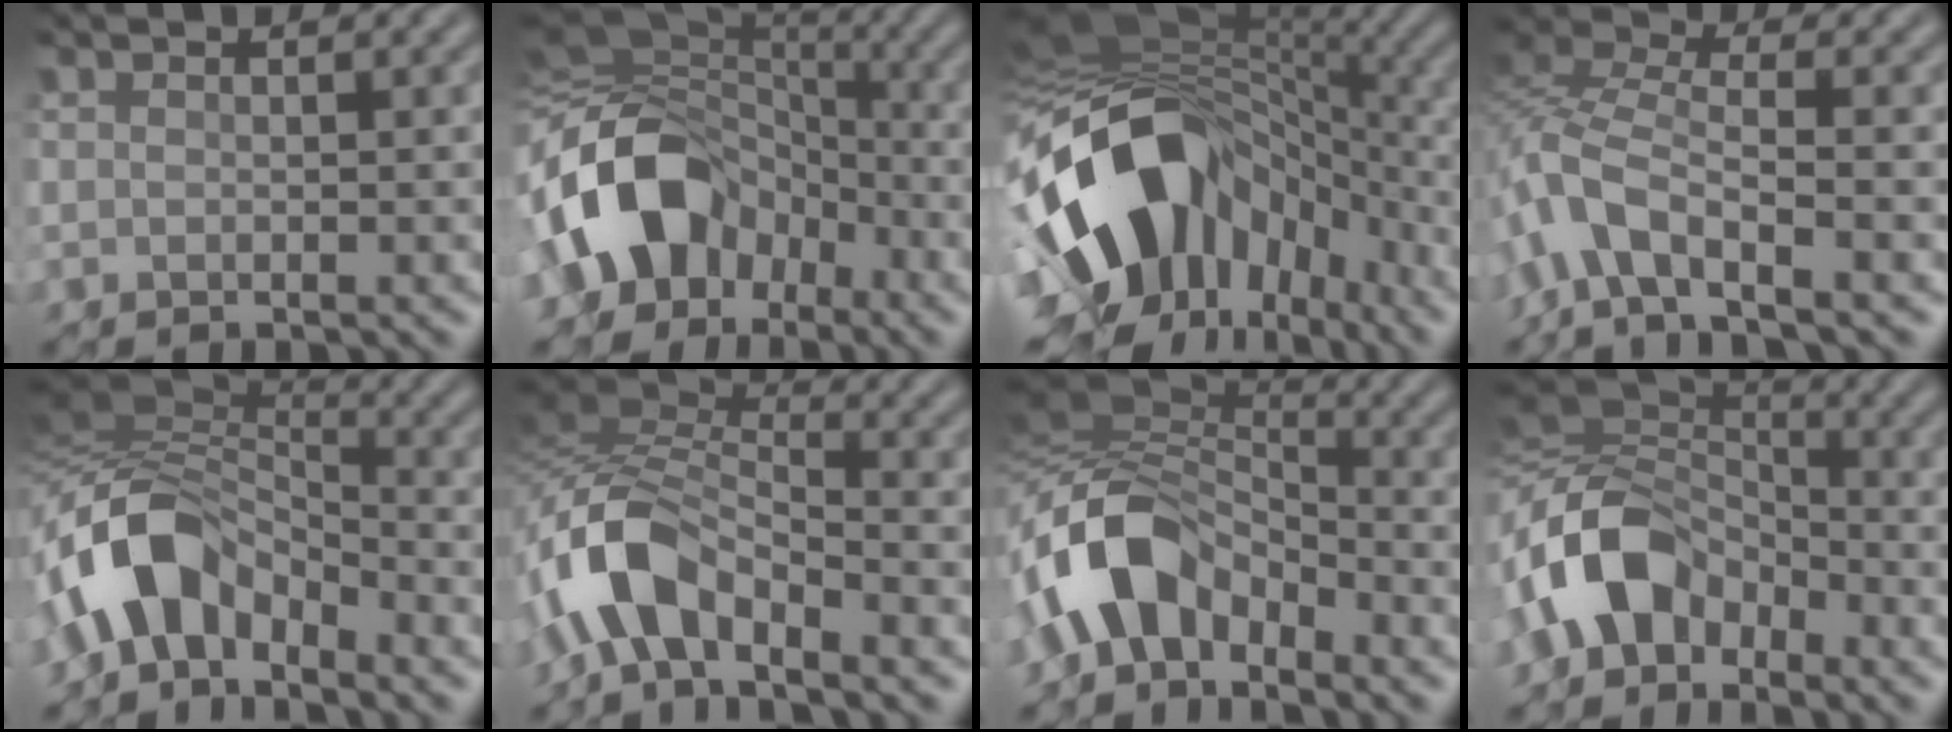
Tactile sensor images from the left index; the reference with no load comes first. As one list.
[{"total": 12.2, "force": [-4.4, 8.7, 7.2], "torque": [-0.156, -0.009, -0.086]}, {"total": 15.2, "force": [-5.3, 10.6, 9.5], "torque": [-0.185, -0.014, -0.083]}, {"total": 6.0, "force": [-4.0, 1.1, 4.3], "torque": [-0.102, 0.009, -0.095]}, {"total": 7.1, "force": [-3.9, 3.5, 4.8], "torque": [-0.094, 0.012, -0.083]}, {"total": 6.5, "force": [-4.3, 2.1, 4.4], "torque": [-0.096, 0.010, -0.096]}, {"total": 7.3, "force": [-3.7, 3.9, 4.9], "torque": [-0.097, 0.011, -0.081]}, {"total": 8.4, "force": [-3.6, 5.5, 5.3], "torque": [-0.106, 0.006, -0.079]}]